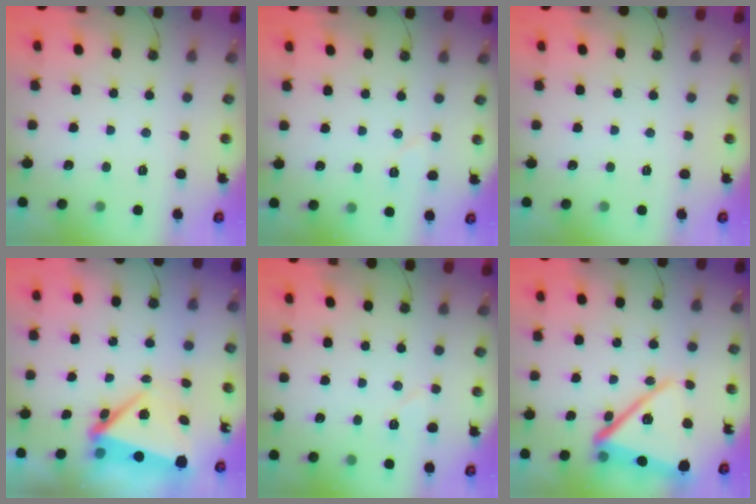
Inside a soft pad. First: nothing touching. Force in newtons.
{"total": 4.9, "press": 4.3, "slide": 2.3}
{"total": 0.0}
{"total": 7.5, "press": 7.4, "slide": 1.3}
{"total": 5.8, "press": 5.2, "slide": 2.6}
{"total": 18.4, "press": 18.3, "slide": 2.2}